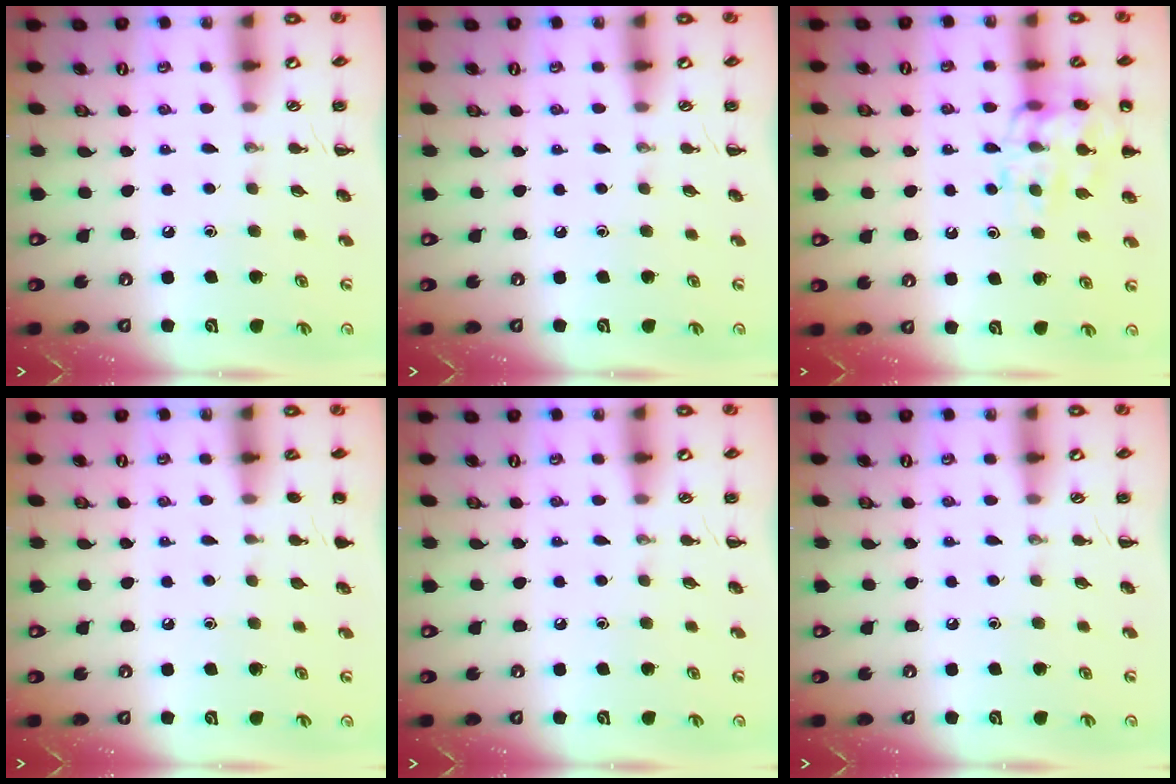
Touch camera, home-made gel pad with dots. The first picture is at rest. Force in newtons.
{"total": 0.0}
{"total": 15.2, "press": 15.1, "slide": 1.9}
{"total": 1.2, "press": 1.2, "slide": 0.1}
{"total": 0.0}
{"total": 0.0}